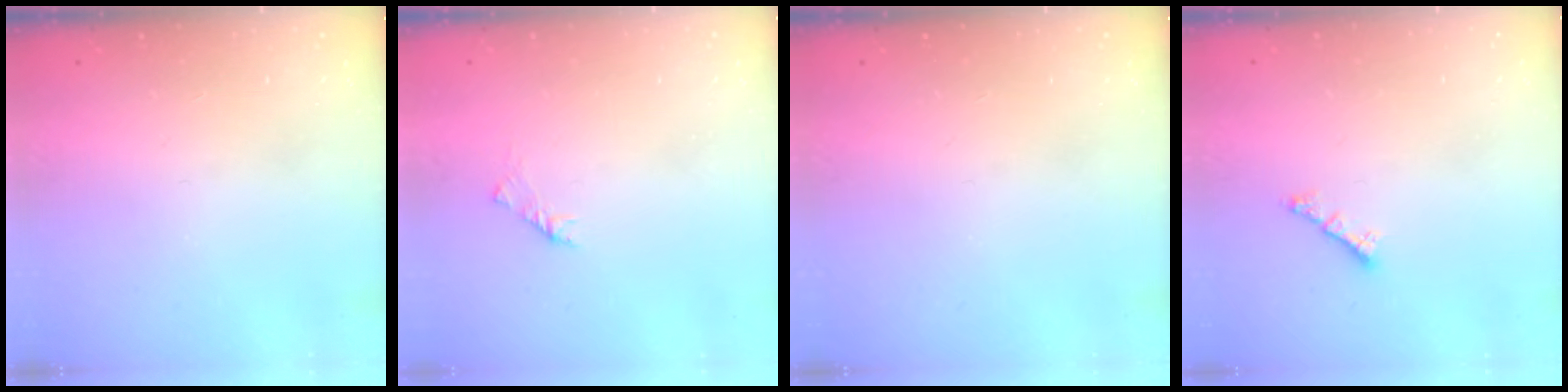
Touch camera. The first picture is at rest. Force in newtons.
{"total": 2.0, "press": 1.9, "slide": 0.6}
{"total": 0.0}
{"total": 0.8, "press": 0.7, "slide": 0.4}